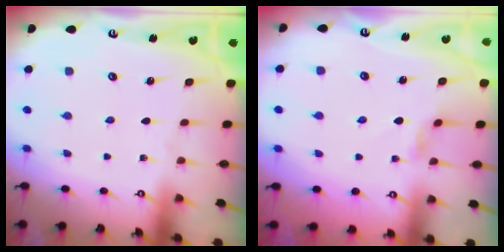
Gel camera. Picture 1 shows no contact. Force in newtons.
{"total": 2.3, "press": 2.3, "slide": 0.4}